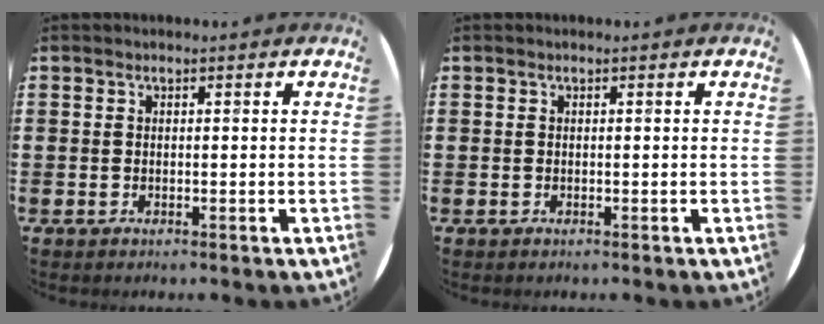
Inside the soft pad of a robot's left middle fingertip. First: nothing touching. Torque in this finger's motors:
{"motor_torque": [-0.02, 0.01, 0.00, 0.00]}